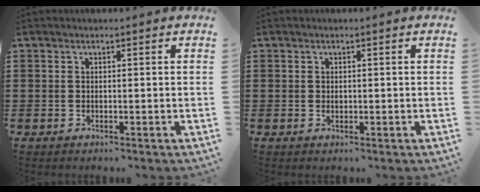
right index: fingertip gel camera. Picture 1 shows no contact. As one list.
[{"total": 0.6, "force": [0.1, 0.5, 0.3], "torque": [-0.008, 0.001, 0.001]}]